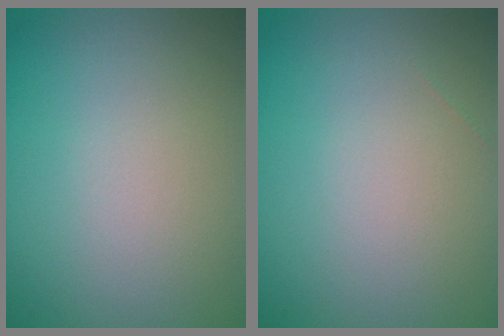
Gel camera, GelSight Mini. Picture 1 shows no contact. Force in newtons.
{"total": 0.0}